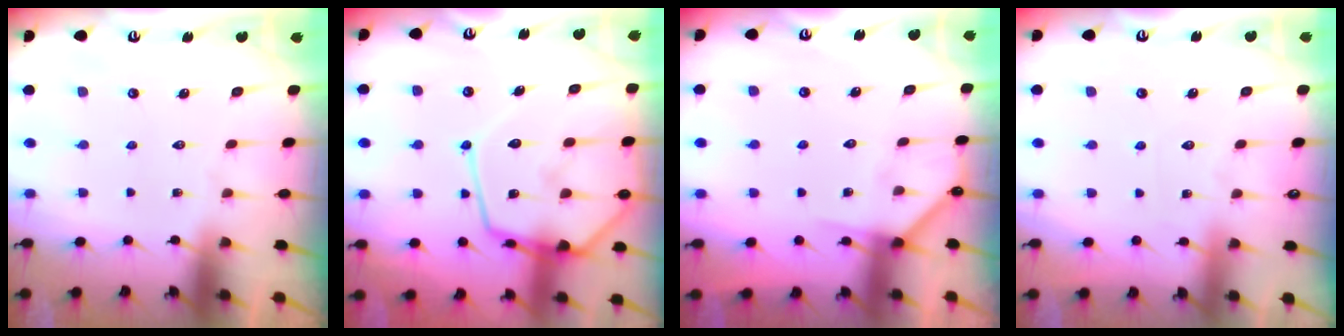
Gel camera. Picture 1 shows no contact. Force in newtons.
{"total": 19.1, "press": 19.0, "slide": 1.7}
{"total": 5.5, "press": 5.5, "slide": 0.5}
{"total": 3.2, "press": 3.1, "slide": 0.4}